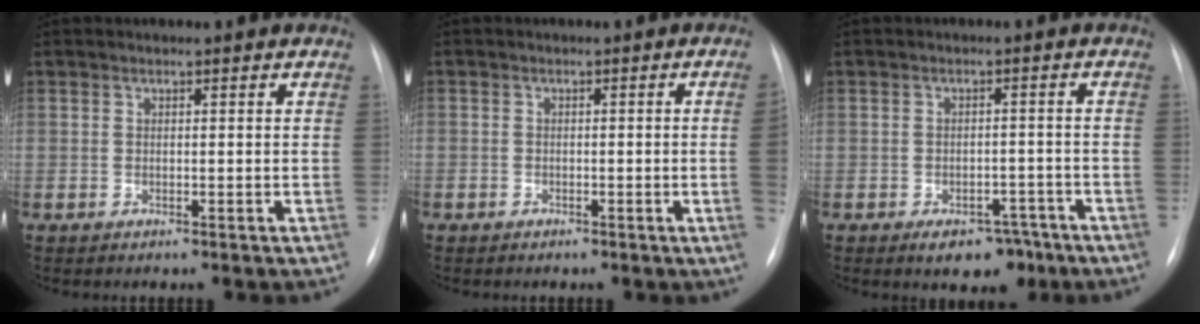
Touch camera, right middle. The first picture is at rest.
{"total": 2.3, "force": [-0.6, -0.5, 2.2], "torque": [-0.031, 0.003, -0.010]}
{"total": 5.8, "force": [-4.0, 3.2, 2.8], "torque": [-0.029, 0.012, -0.049]}